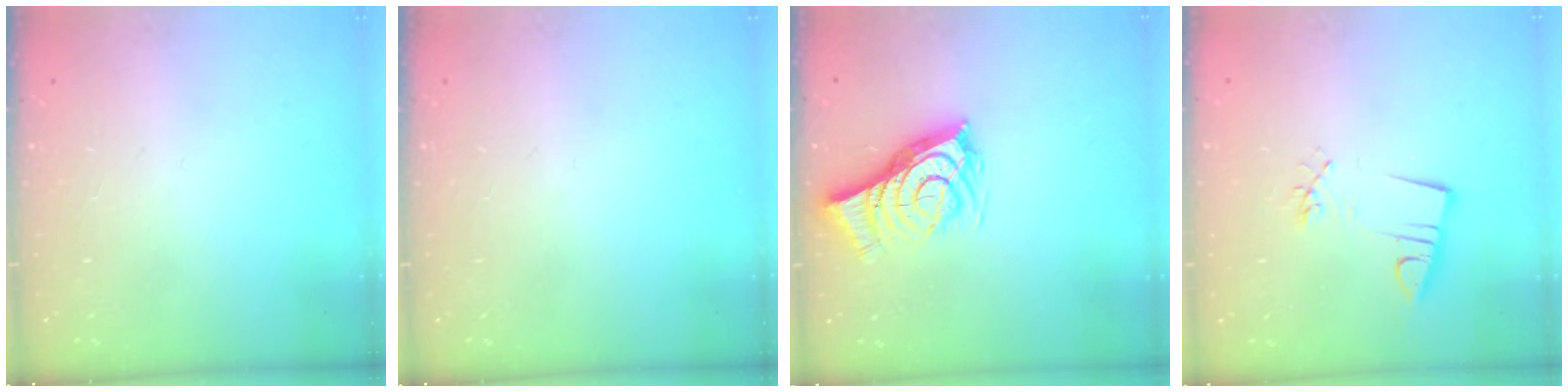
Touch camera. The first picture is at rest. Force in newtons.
{"total": 0.0}
{"total": 10.5, "press": 9.8, "slide": 3.8}
{"total": 3.7, "press": 2.2, "slide": 3.0}